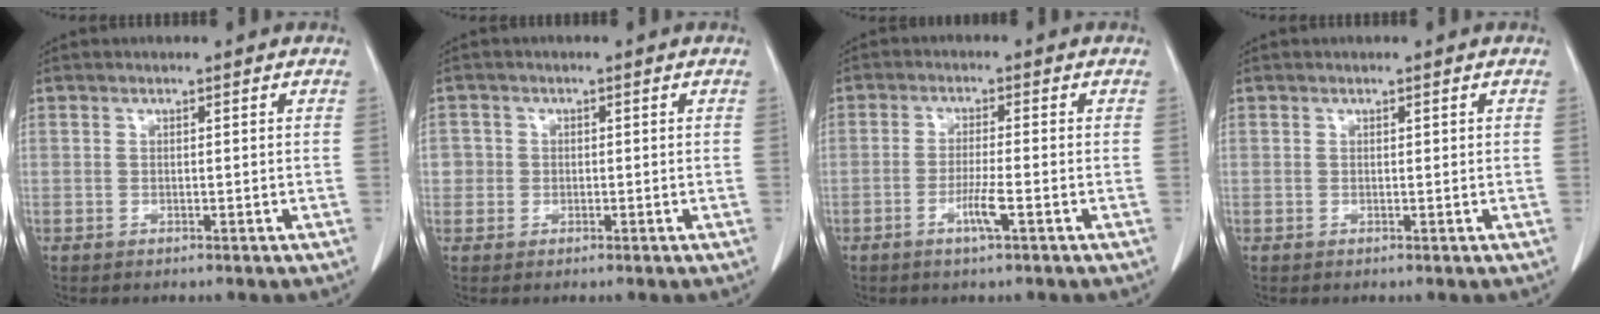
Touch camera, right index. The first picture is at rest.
{"total": 2.1, "force": [0.1, 2.1, 0.0], "torque": [0.018, 0.009, 0.000]}
{"total": 3.6, "force": [-1.6, -0.2, 3.3], "torque": [-0.062, -0.005, -0.030]}
{"total": 0.0}